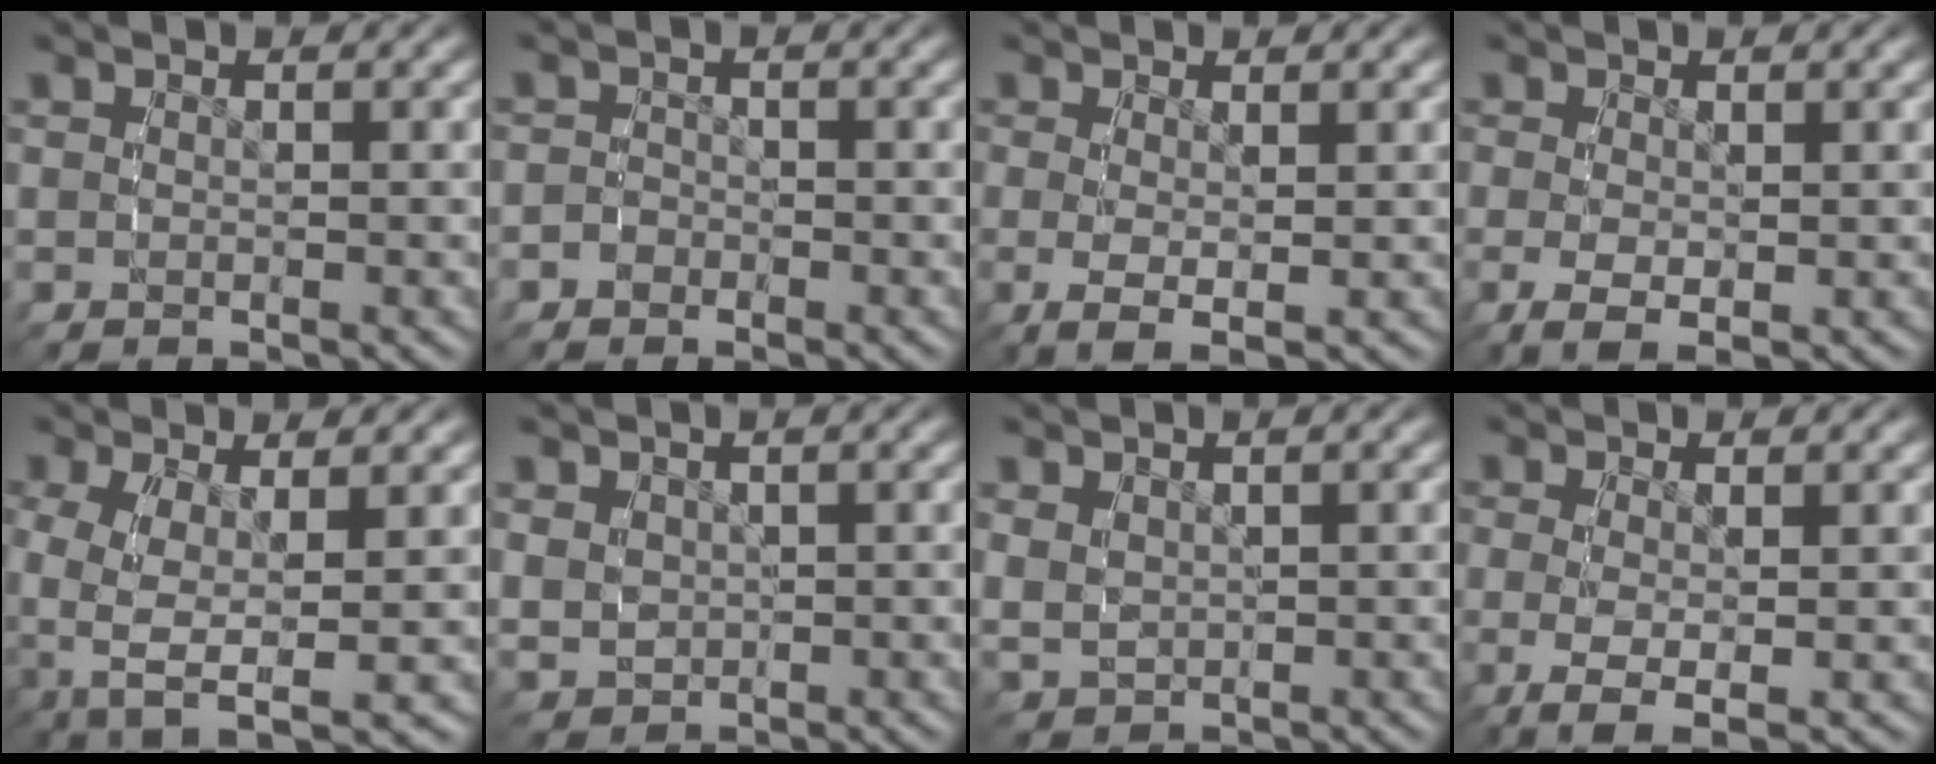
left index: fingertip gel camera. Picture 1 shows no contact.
{"total": 2.0, "force": [-1.3, 1.5, -0.2], "torque": [-0.004, -0.010, -0.026]}
{"total": 2.9, "force": [-0.4, 1.1, 2.6], "torque": [-0.056, -0.017, 0.001]}
{"total": 2.4, "force": [-0.6, 1.1, 2.0], "torque": [-0.042, -0.014, -0.004]}
{"total": 7.9, "force": [-1.8, 5.1, 5.7], "torque": [-0.145, -0.045, -0.014]}
{"total": 3.7, "force": [0.7, 3.2, 1.6], "torque": [-0.052, -0.018, 0.024]}
{"total": 3.0, "force": [0.9, 2.5, 1.3], "torque": [-0.043, -0.010, 0.027]}
{"total": 3.8, "force": [-1.1, 1.6, 3.3], "torque": [-0.076, -0.024, -0.006]}